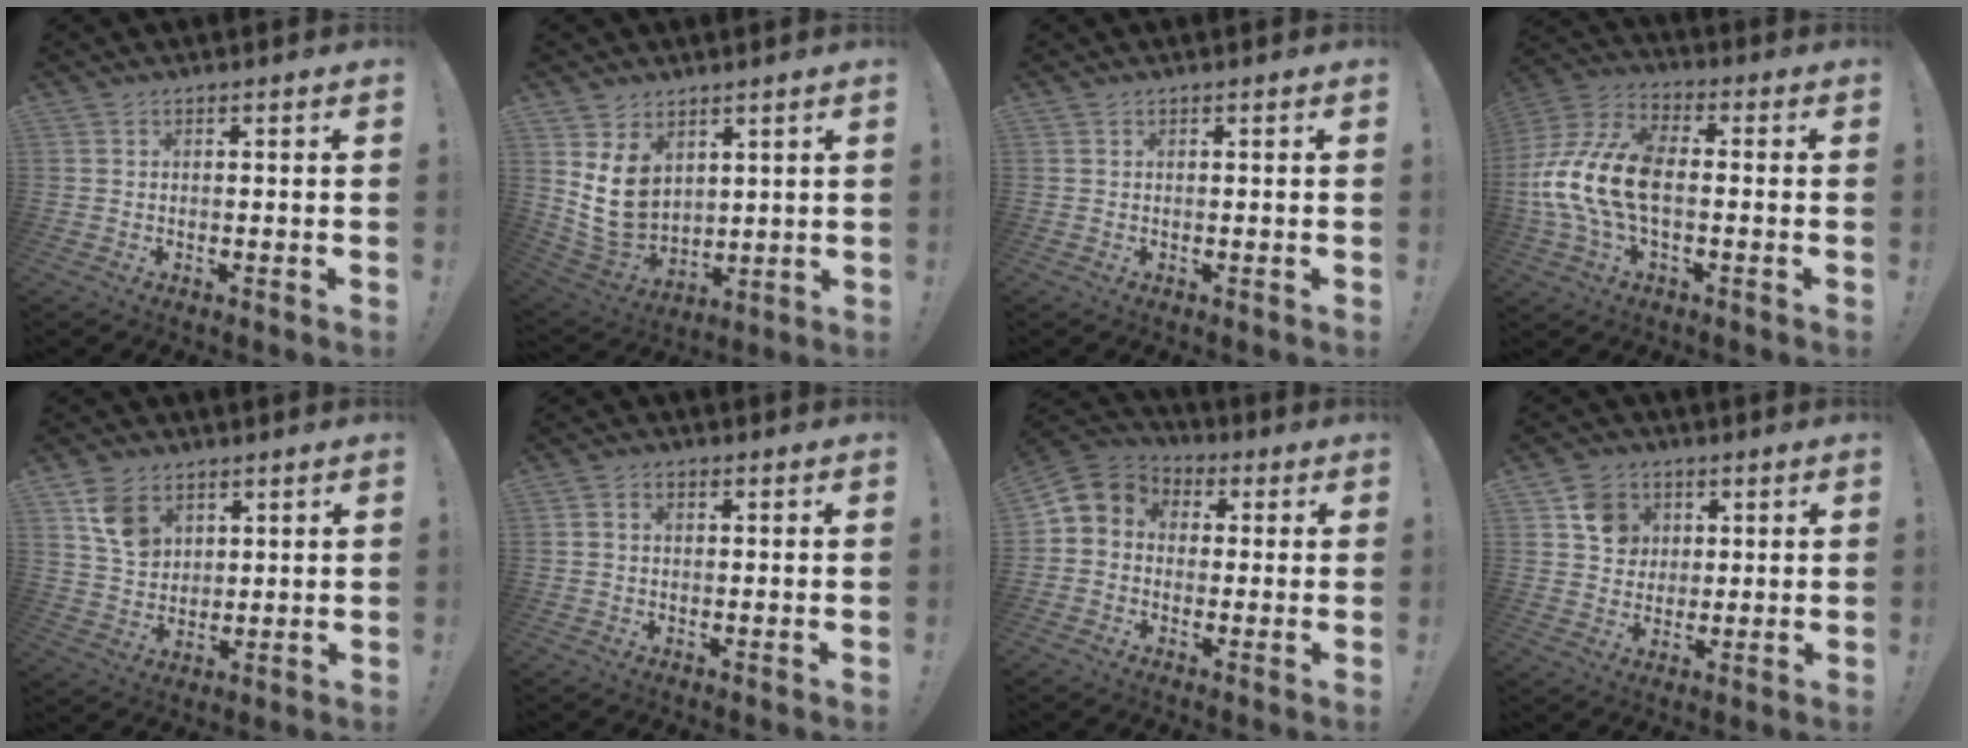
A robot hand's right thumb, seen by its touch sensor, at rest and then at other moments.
{"total": 11.9, "force": [4.4, 9.2, 6.1], "torque": [-0.117, -0.033, 0.091]}
{"total": 0.0}
{"total": 17.1, "force": [-1.7, 10.1, 13.7], "torque": [-0.276, 0.018, -0.017]}
{"total": 10.2, "force": [5.2, 7.6, 4.4], "torque": [-0.066, -0.021, 0.106]}
{"total": 1.9, "force": [0.2, 1.4, 1.3], "torque": [-0.020, 0.005, 0.003]}
{"total": 6.0, "force": [-0.6, 5.6, 2.2], "torque": [-0.036, 0.009, -0.007]}
{"total": 9.6, "force": [3.5, 8.5, 2.7], "torque": [-0.020, -0.014, 0.071]}